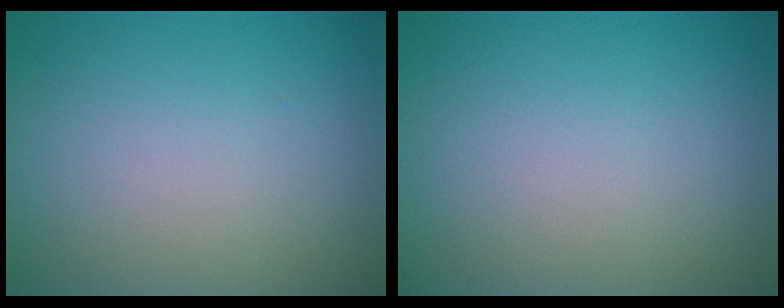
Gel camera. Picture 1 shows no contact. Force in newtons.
{"total": 0.0}